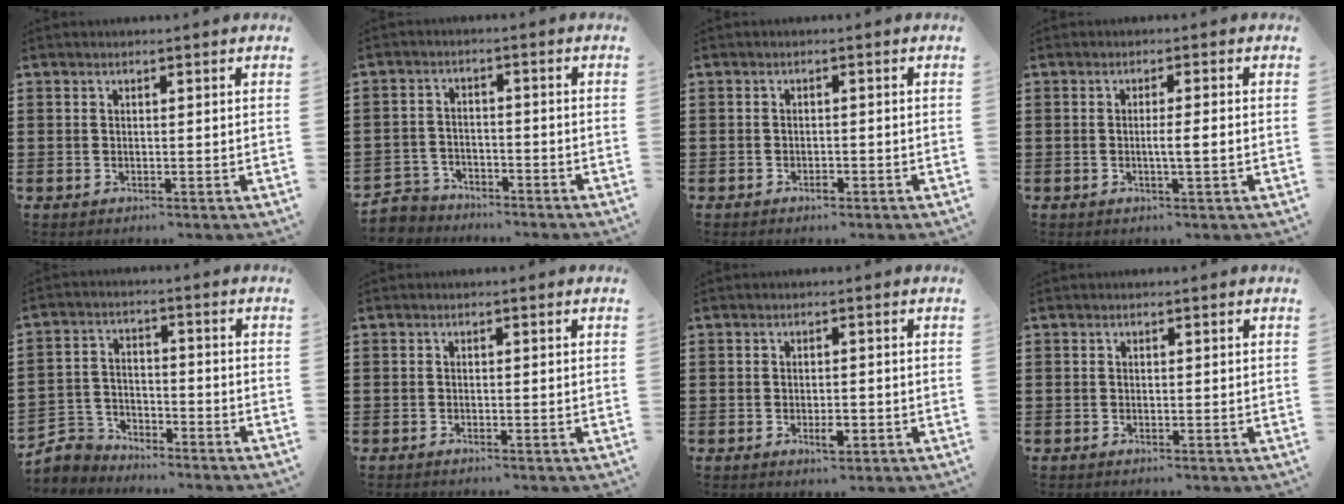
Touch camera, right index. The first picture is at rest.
{"total": 3.7, "force": [-3.5, 1.1, -0.3], "torque": [-0.012, 0.000, -0.078]}
{"total": 1.3, "force": [-1.1, 0.5, 0.5], "torque": [-0.014, -0.003, -0.021]}
{"total": 2.3, "force": [-0.4, -0.1, 2.2], "torque": [-0.039, -0.005, -0.010]}
{"total": 4.9, "force": [-4.5, 1.9, 0.4], "torque": [-0.041, -0.001, -0.102]}
{"total": 0.5, "force": [-0.5, 0.0, 0.1], "torque": [-0.003, -0.001, -0.011]}
{"total": 2.5, "force": [-0.9, 0.9, 2.1], "torque": [-0.039, 0.000, -0.016]}
{"total": 0.0}